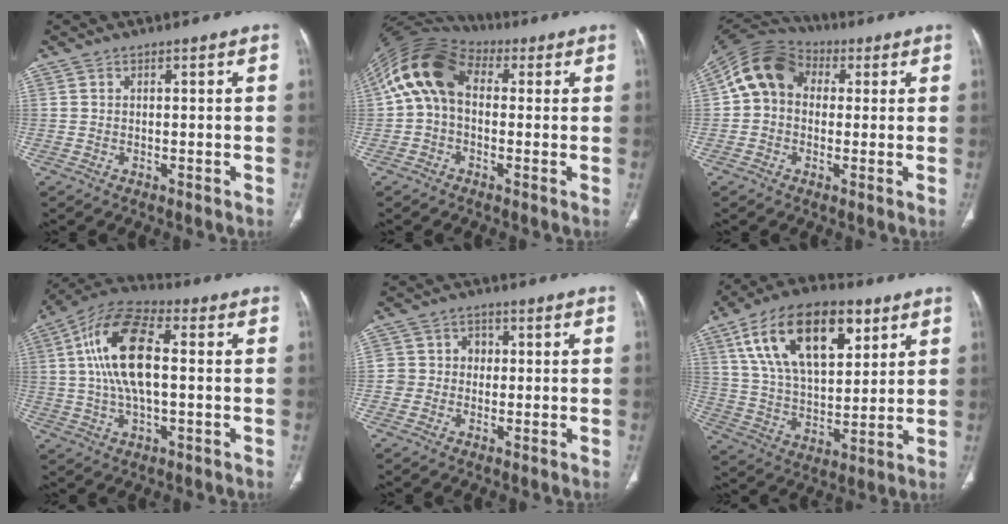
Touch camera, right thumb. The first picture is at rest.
{"total": 12.6, "force": [1.6, 8.5, 9.1], "torque": [-0.170, 0.038, 0.015]}
{"total": 11.7, "force": [1.7, 9.4, 6.8], "torque": [-0.116, 0.033, 0.016]}
{"total": 15.9, "force": [1.7, 7.1, 14.1], "torque": [-0.279, 0.023, 0.024]}
{"total": 4.8, "force": [-0.1, 4.7, 1.0], "torque": [0.017, 0.016, -0.006]}
{"total": 22.6, "force": [10.1, 11.7, 16.5], "torque": [-0.262, -0.019, 0.180]}